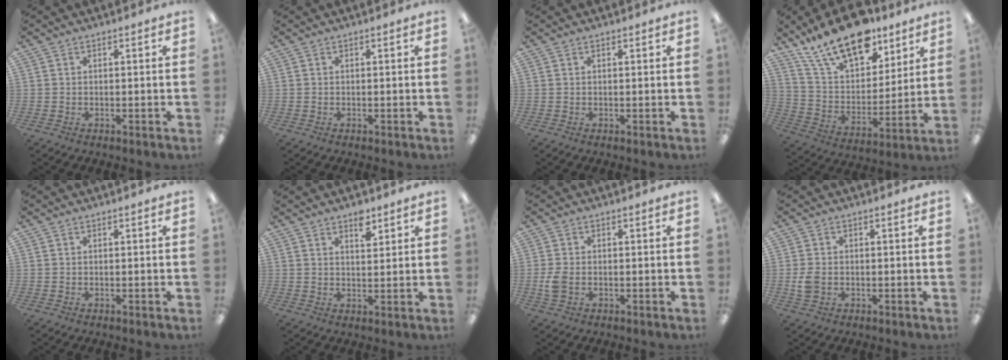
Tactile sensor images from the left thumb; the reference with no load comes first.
{"total": 0.0}
{"total": 0.6, "force": [0.4, 0.3, 0.3], "torque": [-0.008, 0.001, 0.008]}
{"total": 20.5, "force": [14.9, 9.2, 10.6], "torque": [-0.197, -0.088, 0.265]}
{"total": 0.0}
{"total": 4.6, "force": [3.4, 2.0, 2.5], "torque": [-0.023, -0.019, 0.054]}
{"total": 3.8, "force": [-0.7, 2.5, 2.8], "torque": [-0.054, -0.002, -0.016]}
{"total": 3.7, "force": [-0.6, 2.7, 2.4], "torque": [-0.040, 0.000, -0.012]}